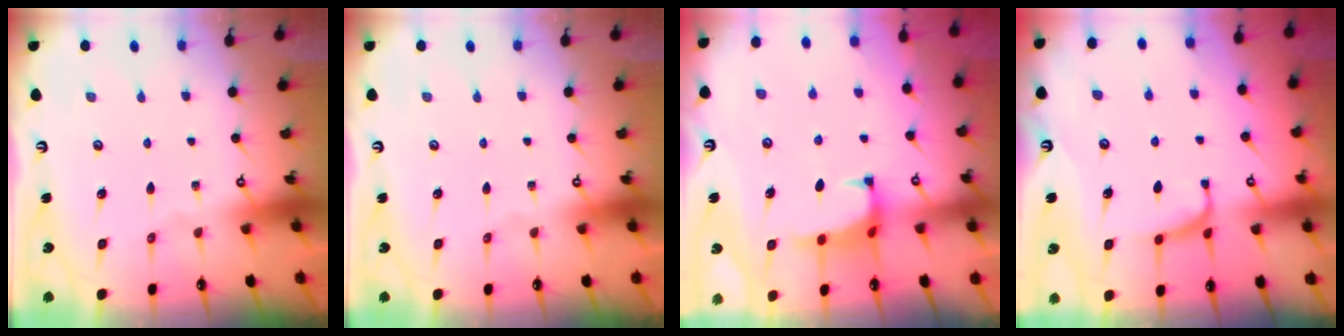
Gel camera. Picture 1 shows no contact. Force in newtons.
{"total": 0.0}
{"total": 1.6, "press": 1.5, "slide": 0.6}
{"total": 1.0, "press": 0.9, "slide": 0.5}